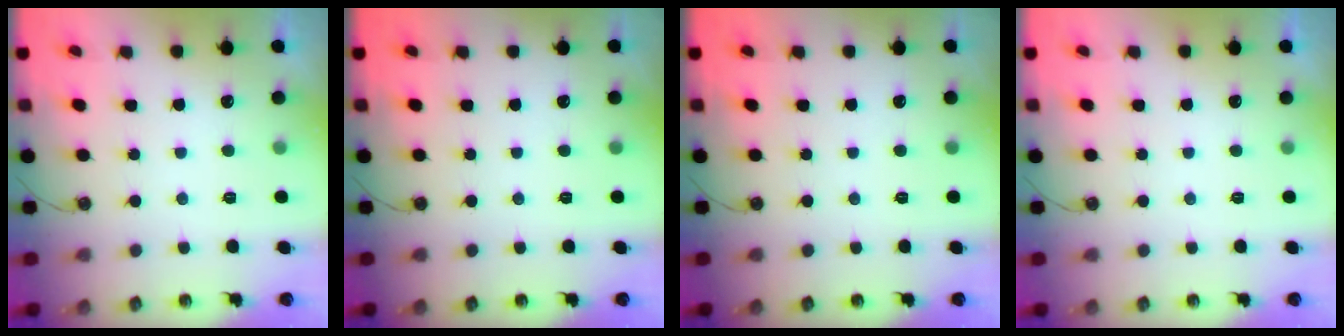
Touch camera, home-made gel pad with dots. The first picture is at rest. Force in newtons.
{"total": 0.0}
{"total": 0.0}
{"total": 0.0}